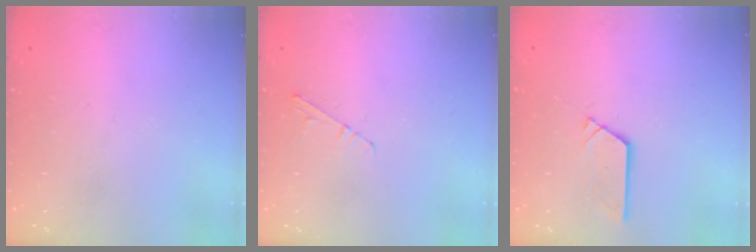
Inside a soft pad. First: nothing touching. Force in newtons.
{"total": 4.7, "press": 4.7, "slide": 0.5}
{"total": 2.7, "press": 2.7, "slide": 0.0}